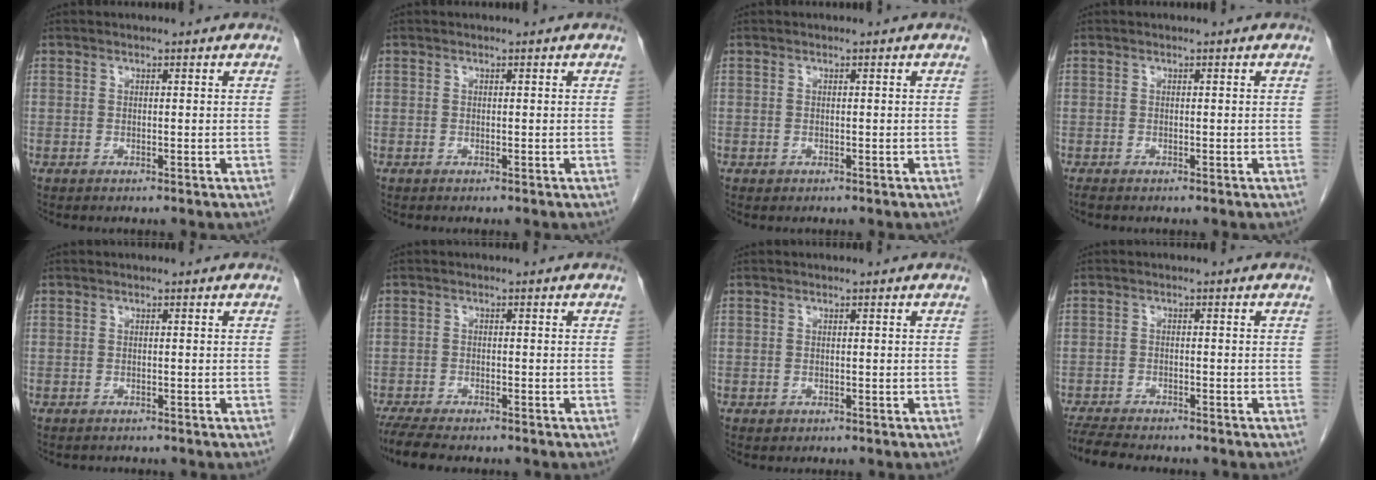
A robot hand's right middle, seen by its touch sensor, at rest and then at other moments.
{"total": 0.0}
{"total": 0.0}
{"total": 0.6, "force": [-0.6, 0.1, 0.2], "torque": [-0.013, -0.003, -0.010]}
{"total": 0.9, "force": [-0.9, 0.3, 0.0], "torque": [-0.010, -0.001, -0.013]}
{"total": 7.3, "force": [-6.2, 1.5, 3.6], "torque": [-0.064, -0.018, -0.100]}
{"total": 0.5, "force": [-0.3, 0.5, 0.1], "torque": [-0.007, 0.001, -0.001]}
{"total": 7.6, "force": [-6.8, 1.2, 3.1], "torque": [-0.053, -0.016, -0.110]}